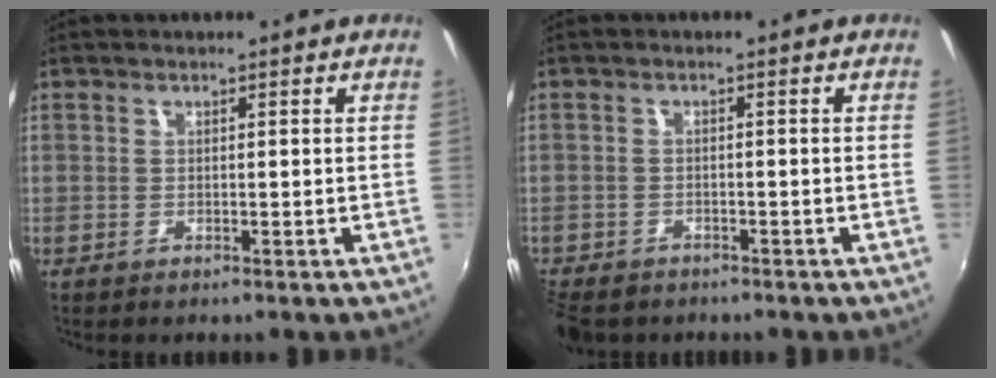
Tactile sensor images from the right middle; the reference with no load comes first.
{"total": 7.0, "force": [-5.2, 4.0, 2.7], "torque": [-0.081, -0.022, -0.090]}